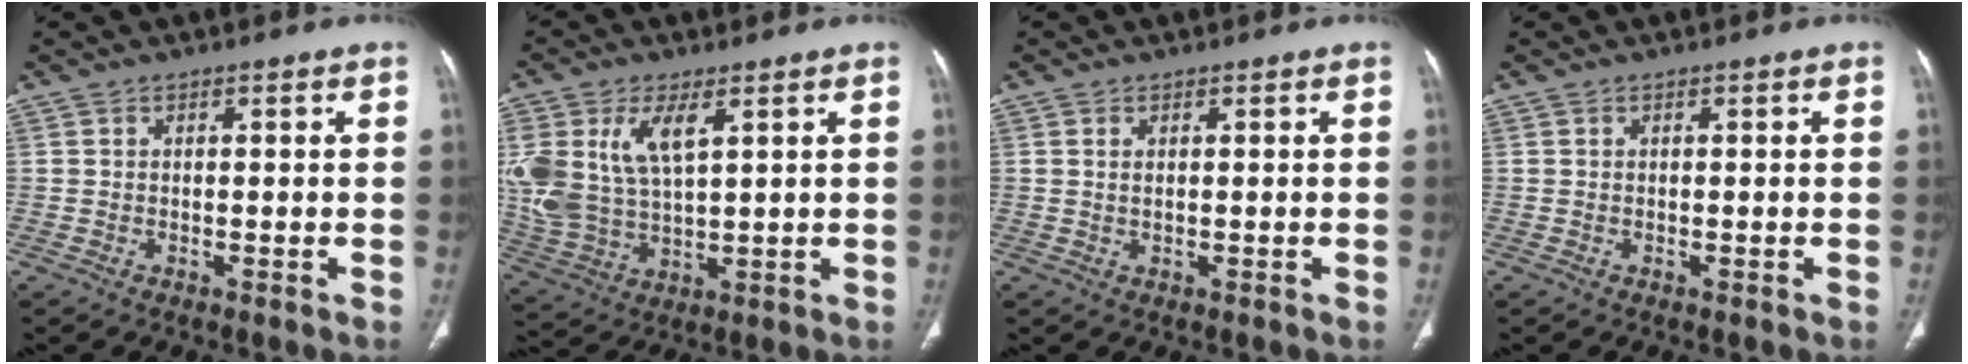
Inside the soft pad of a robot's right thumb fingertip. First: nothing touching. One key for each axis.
{"total": 14.1, "fx": 5.0, "fy": 7.3, "fz": 11.0, "tx": -0.240, "ty": -0.010, "tz": 0.112}
{"total": 1.0, "fx": 0.4, "fy": 0.4, "fz": 0.8, "tx": -0.020, "ty": 0.000, "tz": 0.011}
{"total": 0.0}